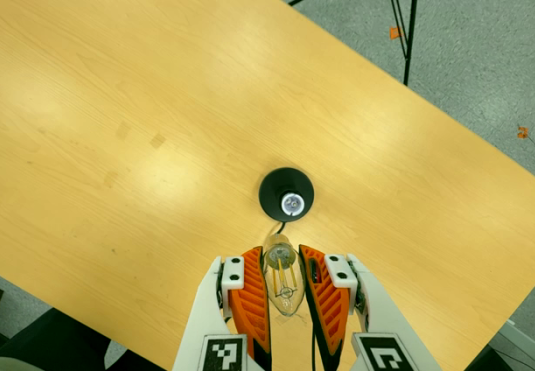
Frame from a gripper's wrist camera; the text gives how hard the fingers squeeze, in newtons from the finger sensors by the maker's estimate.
{"total": 20.2, "left": 22.8, "right": 17.6}